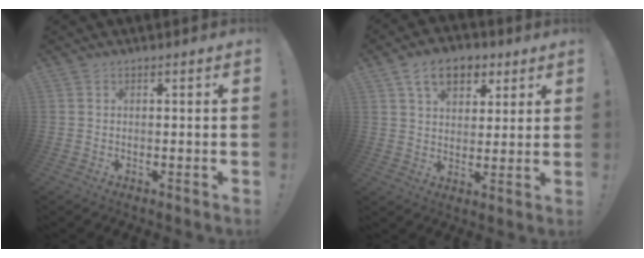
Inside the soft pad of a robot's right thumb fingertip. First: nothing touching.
{"total": 11.7, "force": [5.9, 7.8, 6.3], "torque": [-0.093, -0.014, 0.111]}